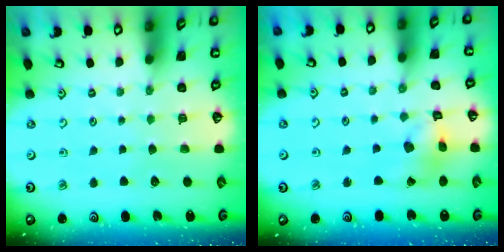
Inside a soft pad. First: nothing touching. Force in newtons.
{"total": 8.3, "press": 8.3, "slide": 0.9}